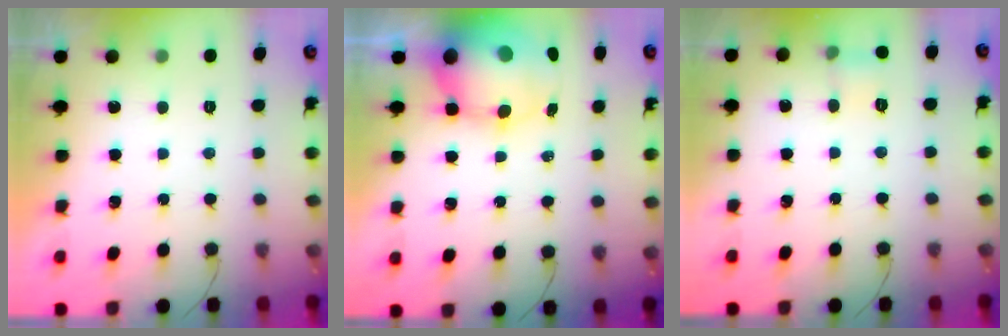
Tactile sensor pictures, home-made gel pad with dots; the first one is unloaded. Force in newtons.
{"total": 13.3, "press": 12.9, "slide": 3.0}
{"total": 5.8, "press": 5.6, "slide": 1.5}